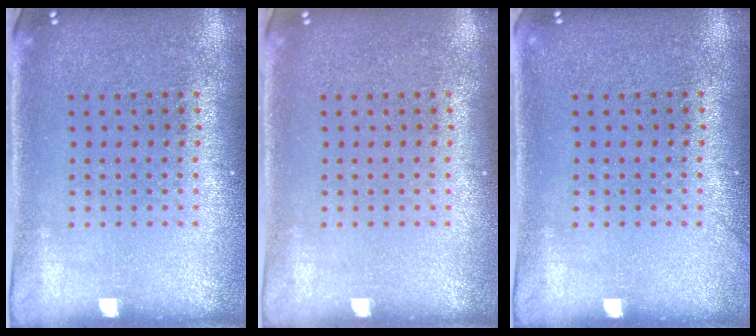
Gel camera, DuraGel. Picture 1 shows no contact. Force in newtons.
{"total": 0.0}
{"total": 0.5, "press": 0.5, "slide": 0.1}